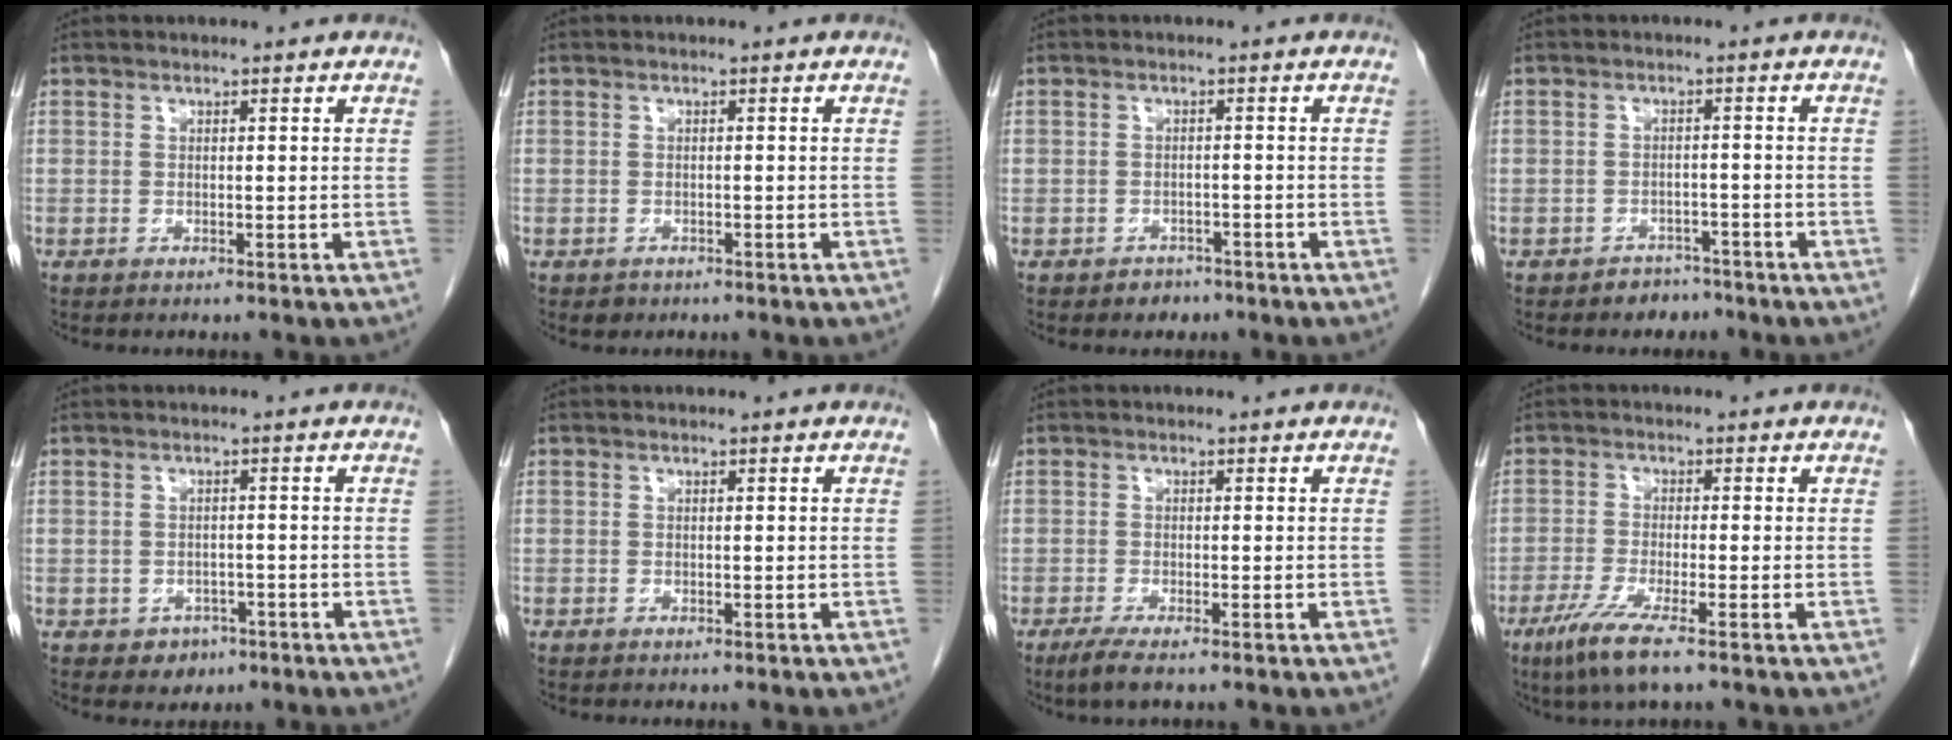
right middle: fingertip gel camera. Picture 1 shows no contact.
{"total": 1.0, "force": [-0.7, 0.8, 0.1], "torque": [-0.006, 0.001, -0.007]}
{"total": 2.3, "force": [-1.5, 1.7, 0.1], "torque": [-0.006, 0.008, -0.021]}
{"total": 2.9, "force": [-2.2, 1.9, -0.1], "torque": [-0.001, 0.010, -0.031]}
{"total": 2.9, "force": [-1.6, 2.3, 0.8], "torque": [-0.006, 0.008, -0.014]}
{"total": 0.0}
{"total": 3.0, "force": [-2.1, 0.3, 2.1], "torque": [-0.045, -0.009, -0.040]}
{"total": 6.3, "force": [-3.9, 0.2, 4.9], "torque": [-0.100, -0.019, -0.075]}